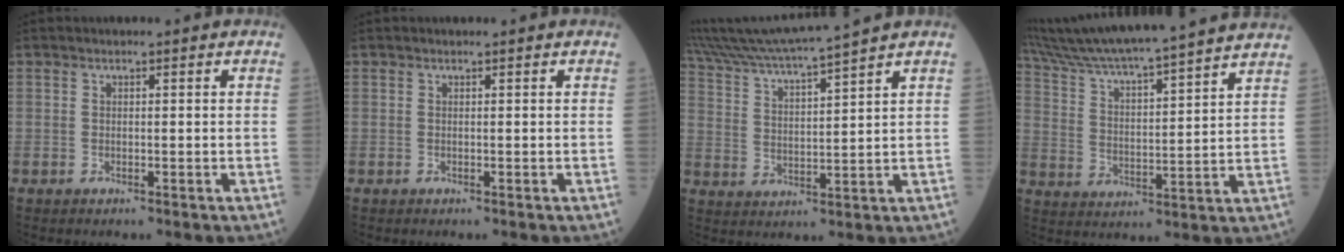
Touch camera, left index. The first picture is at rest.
{"total": 0.0}
{"total": 13.1, "force": [11.6, -2.0, 5.7], "torque": [-0.112, 0.006, 0.197]}
{"total": 22.0, "force": [19.8, -0.7, 9.6], "torque": [-0.174, -0.004, 0.294]}